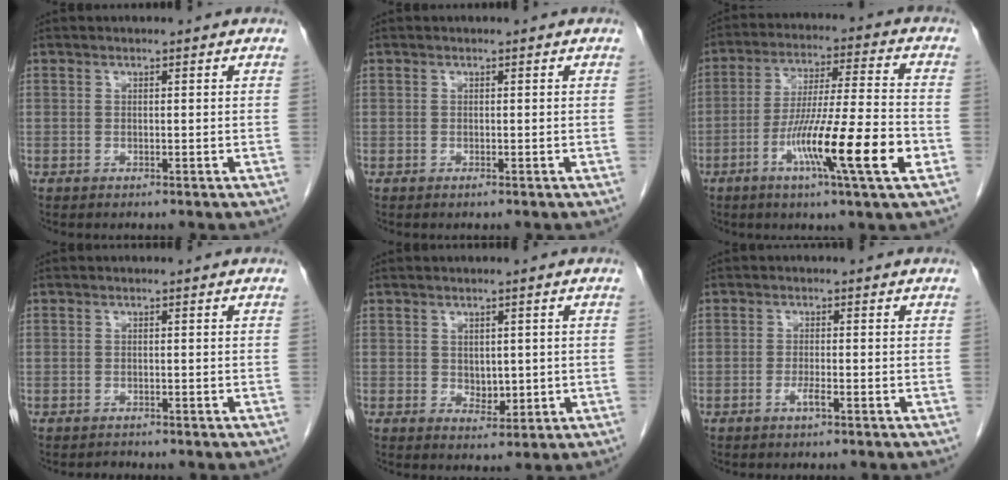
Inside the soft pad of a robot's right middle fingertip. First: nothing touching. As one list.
[{"total": 0.0}, {"total": 14.8, "force": [-5.5, -0.5, 13.7], "torque": [-0.240, -0.017, -0.098]}, {"total": 0.7, "force": [-0.6, 0.1, -0.2], "torque": [-0.001, -0.003, -0.011]}, {"total": 3.0, "force": [0.2, 2.0, 2.2], "torque": [-0.028, -0.006, 0.013]}, {"total": 1.6, "force": [-0.8, 0.0, 1.4], "torque": [-0.026, 0.000, -0.015]}]